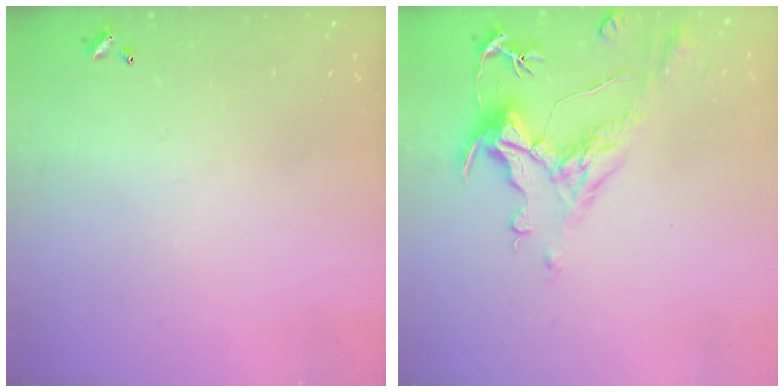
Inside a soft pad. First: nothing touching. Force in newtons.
{"total": 1.5, "press": 0.5, "slide": 1.5}